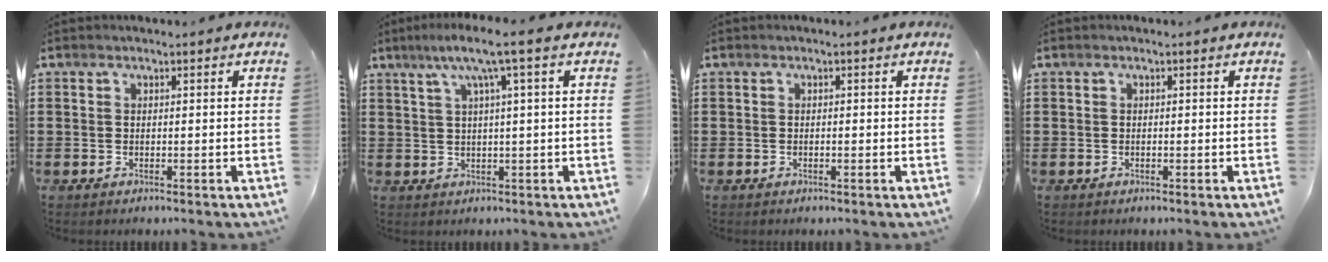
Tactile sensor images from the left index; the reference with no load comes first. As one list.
[{"total": 5.5, "force": [1.8, -0.3, 5.1], "torque": [-0.106, 0.001, 0.023]}, {"total": 0.0}, {"total": 0.0}]